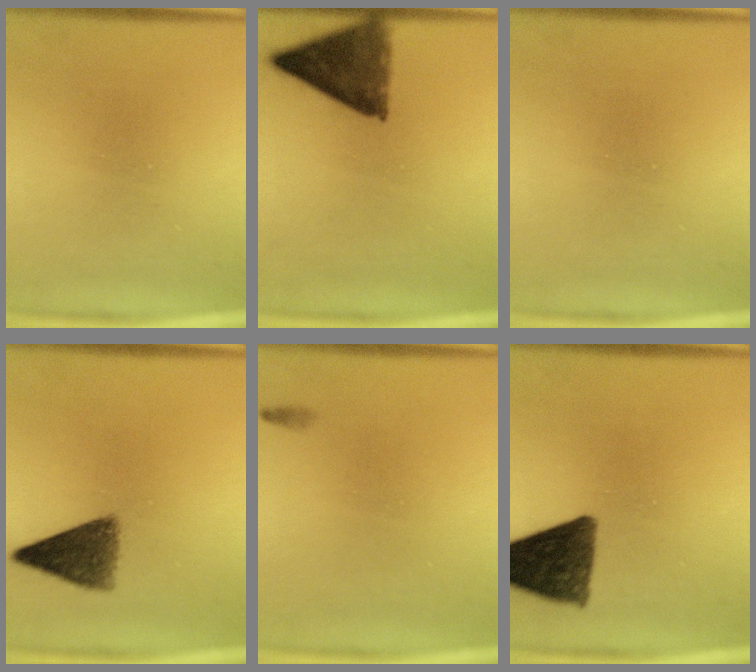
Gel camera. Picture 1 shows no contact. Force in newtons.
{"total": 8.7}
{"total": 0.0}
{"total": 6.8}
{"total": 0.5}
{"total": 10.8}